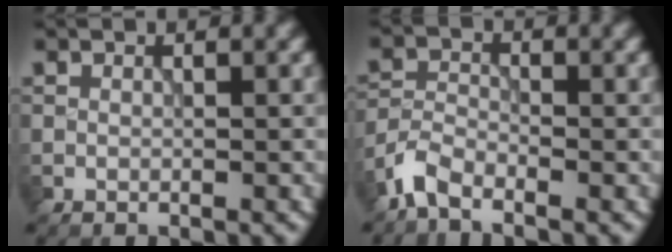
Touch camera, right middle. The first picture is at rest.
{"total": 2.8, "force": [-2.2, 0.9, 1.4], "torque": [-0.029, 0.001, -0.057]}